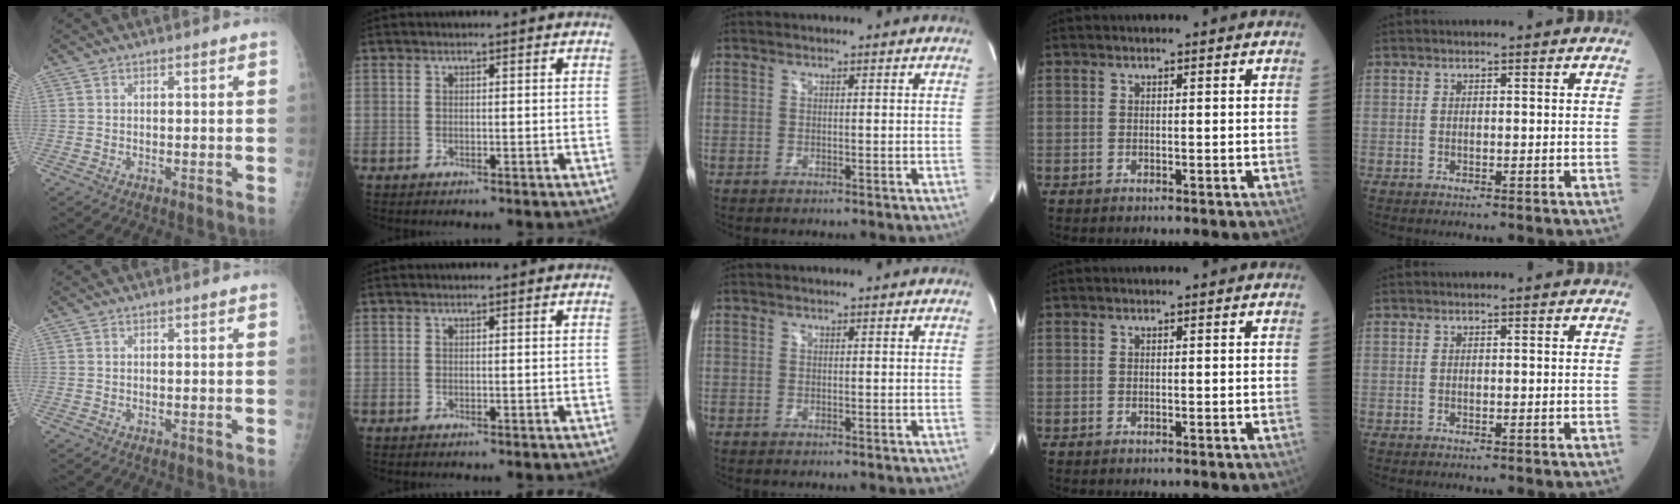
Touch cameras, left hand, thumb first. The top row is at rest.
{}